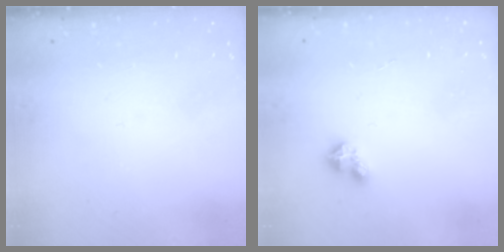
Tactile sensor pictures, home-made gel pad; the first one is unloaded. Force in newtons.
{"total": 2.8, "press": 2.8, "slide": 0.2}